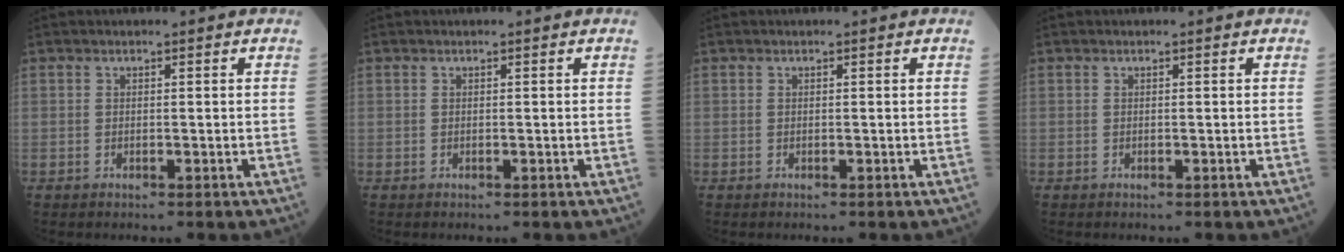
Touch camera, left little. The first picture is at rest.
{"total": 0.0}
{"total": 0.0}
{"total": 0.0}